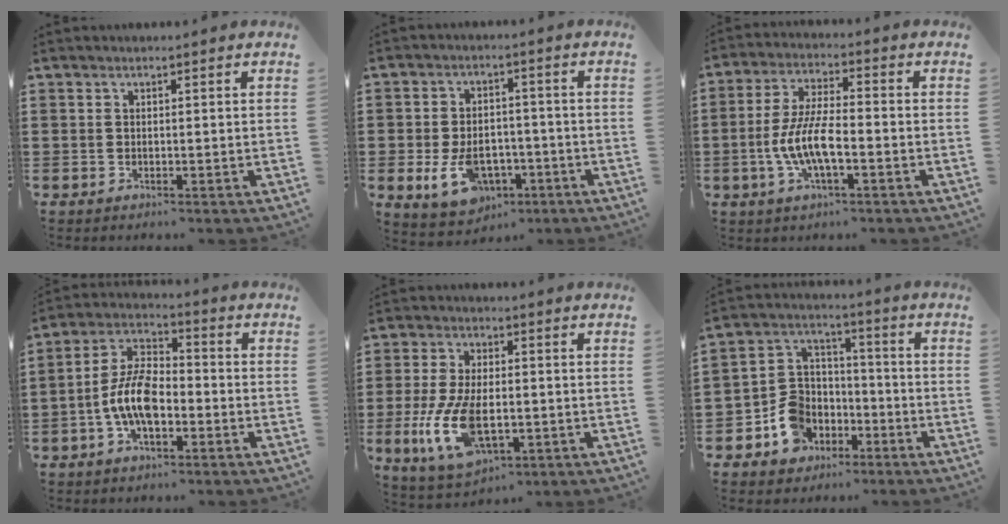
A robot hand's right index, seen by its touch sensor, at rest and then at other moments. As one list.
[{"total": 8.2, "force": [-2.7, 5.6, 5.4], "torque": [-0.103, 0.005, -0.052]}, {"total": 8.2, "force": [-2.4, 2.6, 7.4], "torque": [-0.173, -0.013, -0.053]}, {"total": 8.8, "force": [-2.8, 4.3, 7.2], "torque": [-0.176, -0.003, -0.061]}, {"total": 10.9, "force": [-2.6, 5.4, 9.0], "torque": [-0.209, -0.011, -0.047]}, {"total": 8.5, "force": [-3.8, 7.3, 2.4], "torque": [-0.087, 0.016, -0.074]}]